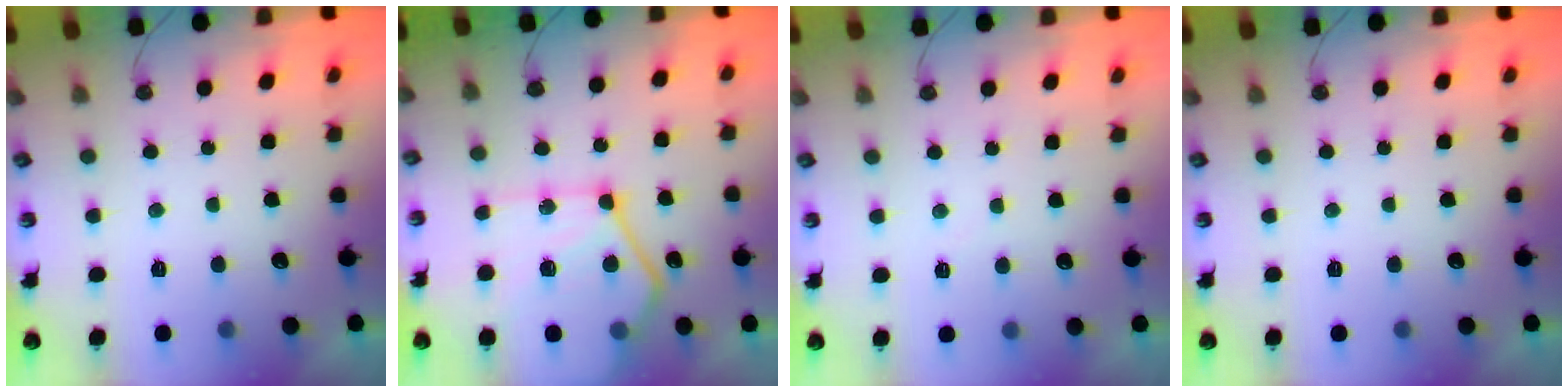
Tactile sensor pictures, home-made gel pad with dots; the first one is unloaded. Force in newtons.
{"total": 20.4, "press": 20.3, "slide": 2.2}
{"total": 3.8, "press": 3.8, "slide": 0.4}
{"total": 0.0}